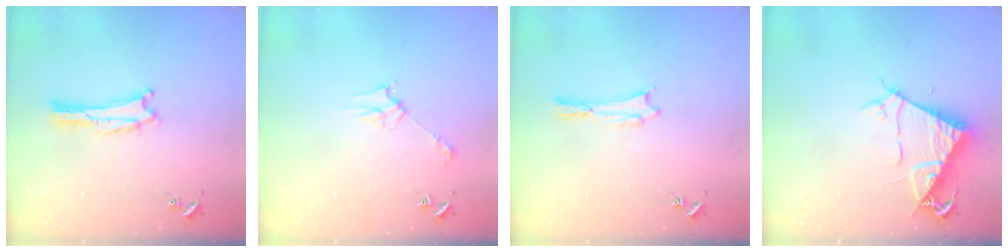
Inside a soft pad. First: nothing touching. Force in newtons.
{"total": 2.8, "press": 2.8, "slide": 0.2}
{"total": 0.7, "press": 0.7, "slide": 0.1}
{"total": 7.6, "press": 7.6, "slide": 0.9}